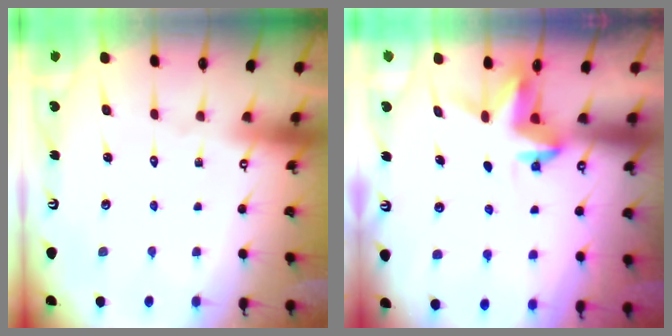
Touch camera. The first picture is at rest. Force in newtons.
{"total": 3.8, "press": 3.8, "slide": 0.3}